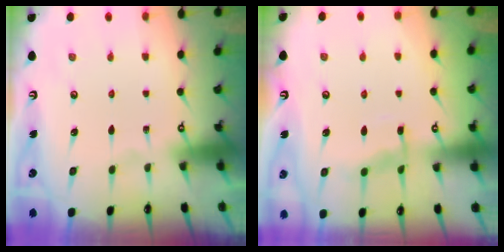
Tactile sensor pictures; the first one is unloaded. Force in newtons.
{"total": 7.3, "press": 7.2, "slide": 0.7}